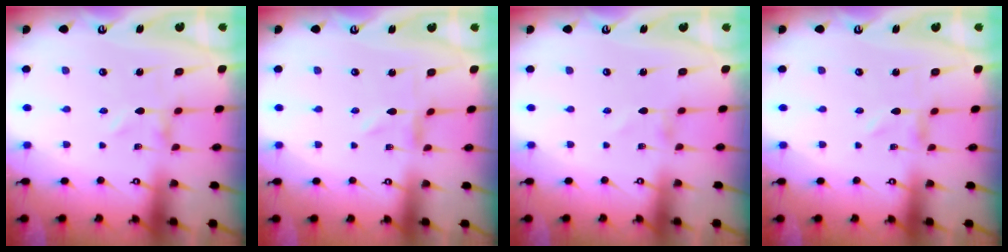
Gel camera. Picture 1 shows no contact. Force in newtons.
{"total": 0.0}
{"total": 0.8, "press": 0.7, "slide": 0.3}
{"total": 0.0}